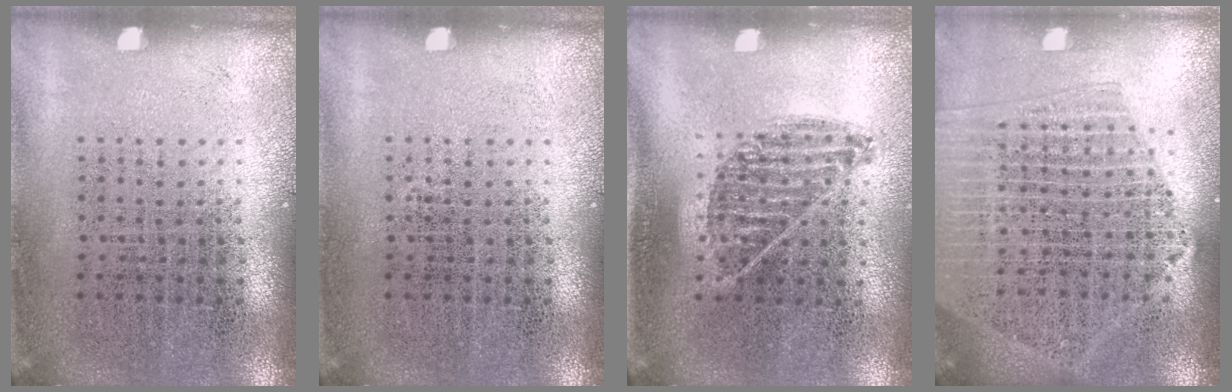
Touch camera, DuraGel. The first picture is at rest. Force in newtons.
{"total": 0.0}
{"total": 0.9, "press": 0.8, "slide": 0.4}
{"total": 2.1, "press": 1.9, "slide": 0.9}